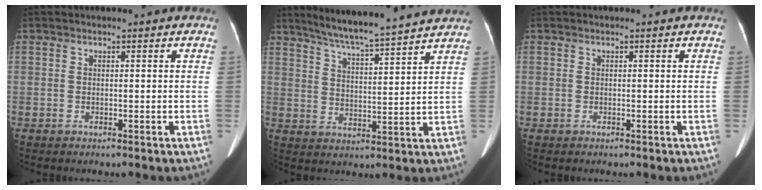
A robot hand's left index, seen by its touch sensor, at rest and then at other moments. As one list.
[{"total": 14.5, "force": [13.2, -0.3, 6.2], "torque": [-0.106, 0.012, 0.190]}, {"total": 0.0}]